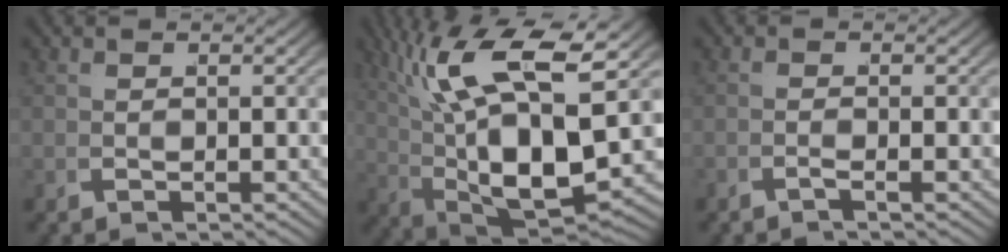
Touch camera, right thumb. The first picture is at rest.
{"total": 16.5, "force": [1.7, 9.3, 13.5], "torque": [-0.253, -0.033, 0.052]}
{"total": 0.8, "force": [-0.6, -0.2, 0.4], "torque": [-0.008, 0.001, -0.015]}